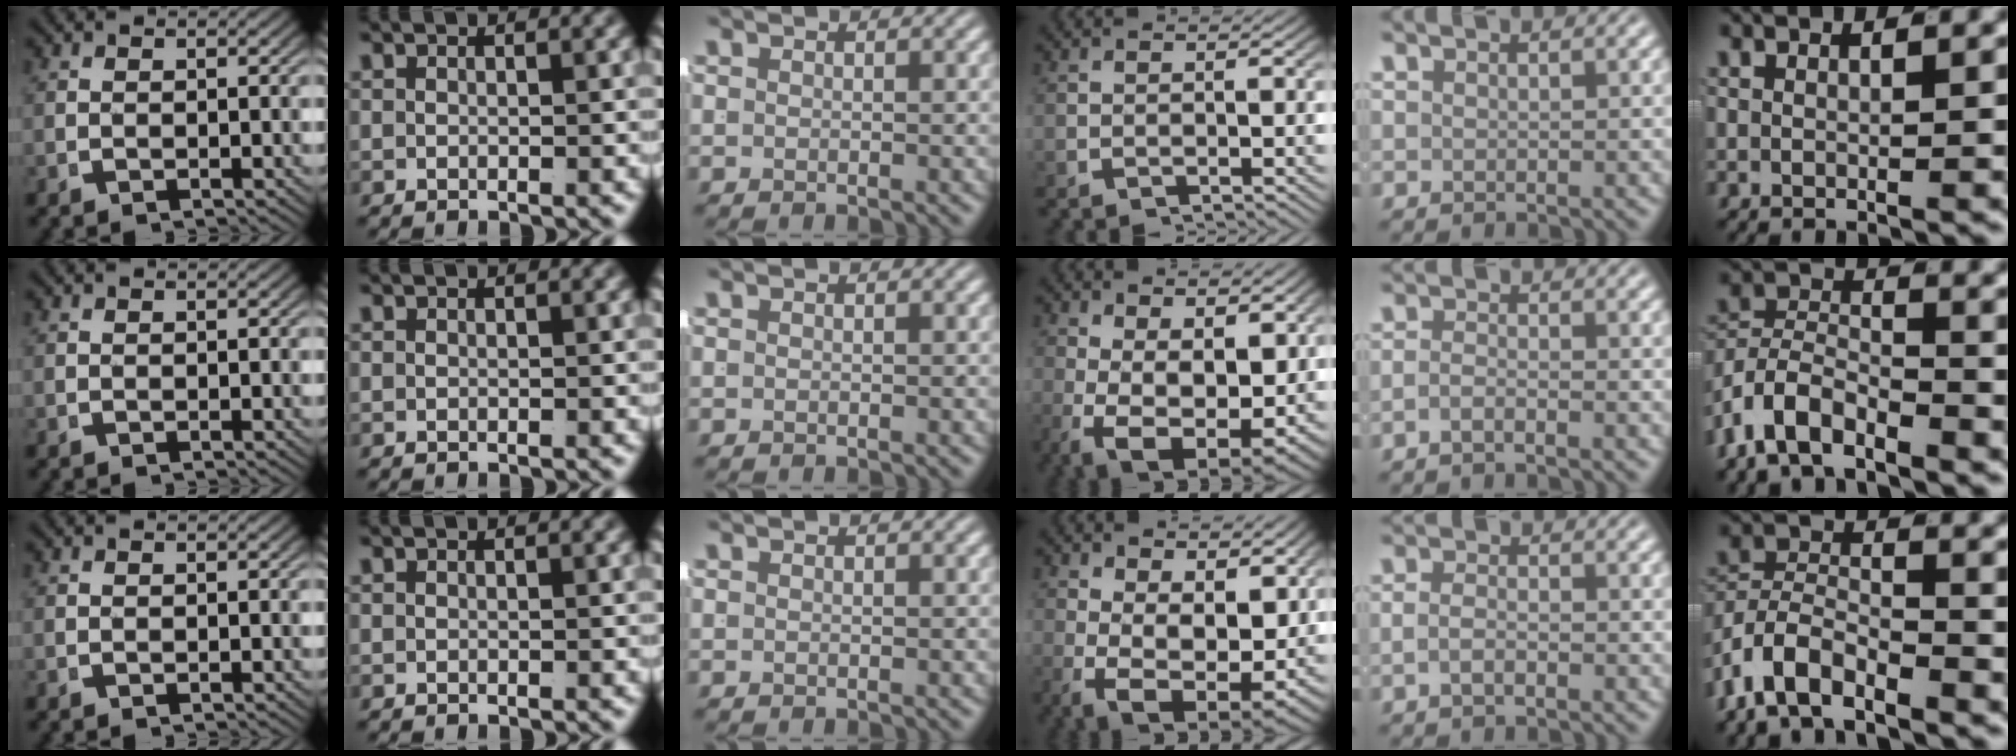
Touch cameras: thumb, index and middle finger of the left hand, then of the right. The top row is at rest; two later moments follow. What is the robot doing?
{"motion": "lift_and_place", "object": "shorts"}